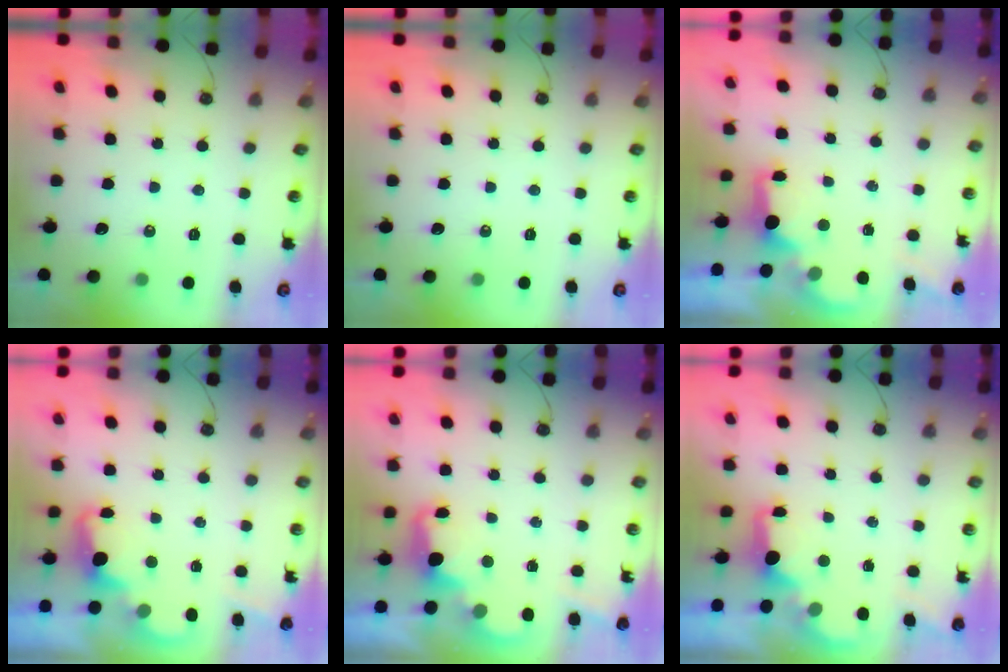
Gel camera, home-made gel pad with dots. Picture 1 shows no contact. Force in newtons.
{"total": 0.0}
{"total": 1.9, "press": 1.7, "slide": 0.8}
{"total": 2.5, "press": 2.4, "slide": 0.5}
{"total": 2.5, "press": 2.5, "slide": 0.5}
{"total": 1.7, "press": 1.6, "slide": 0.6}